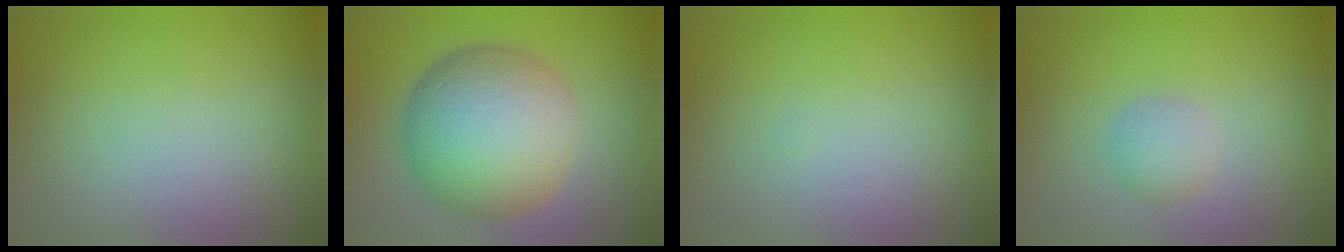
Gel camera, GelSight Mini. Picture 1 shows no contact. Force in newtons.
{"total": 10.2, "press": 10.2, "slide": 0.5}
{"total": 0.0}
{"total": 1.7, "press": 1.7, "slide": 0.1}